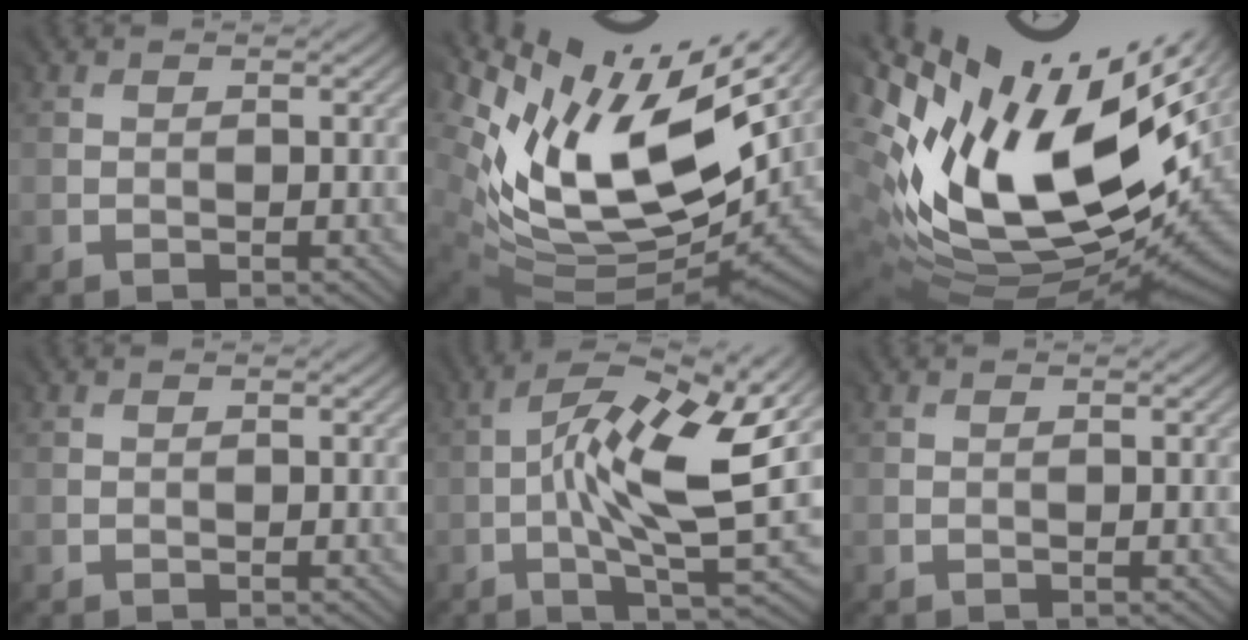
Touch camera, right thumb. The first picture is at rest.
{"total": 15.3, "force": [5.6, 7.2, 12.3], "torque": [-0.257, -0.019, 0.112]}
{"total": 19.6, "force": [4.9, 9.1, 16.7], "torque": [-0.325, -0.017, 0.104]}
{"total": 0.0}
{"total": 13.2, "force": [0.2, 4.0, 12.5], "torque": [-0.224, -0.001, 0.010]}
{"total": 0.0}